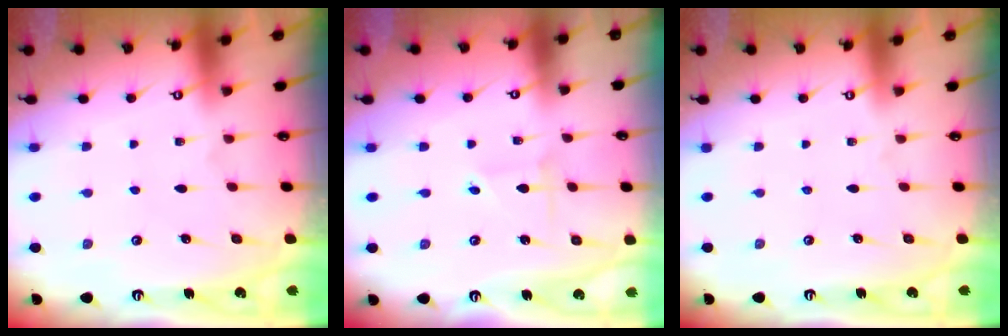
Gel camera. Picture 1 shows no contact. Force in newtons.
{"total": 1.0, "press": 1.0, "slide": 0.1}
{"total": 0.0}